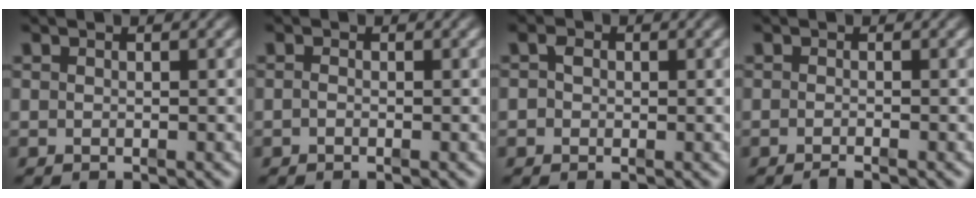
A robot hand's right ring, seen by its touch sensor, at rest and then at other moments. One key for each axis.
{"total": 0.6, "fx": -0.5, "fy": -0.3, "fz": 0.2, "tx": -0.004, "ty": -0.004, "tz": -0.008}
{"total": 1.3, "fx": 0.1, "fy": 1.2, "fz": 0.6, "tx": -0.018, "ty": -0.003, "tz": 0.001}
{"total": 1.1, "fx": -1.0, "fy": 0.0, "fz": 0.4, "tx": -0.002, "ty": 0.003, "tz": -0.022}